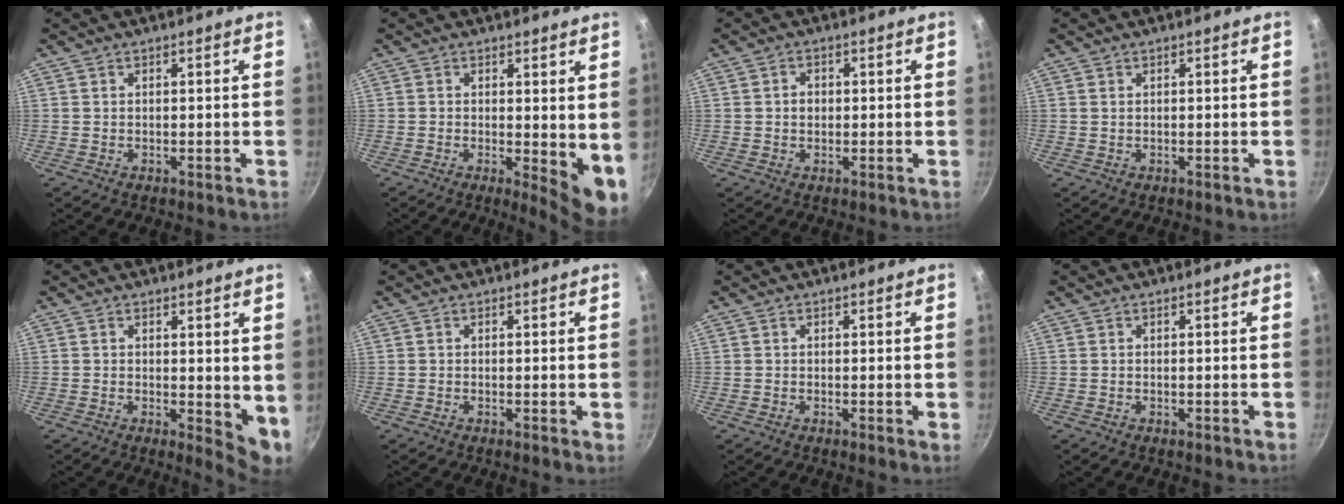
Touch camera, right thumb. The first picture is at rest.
{"total": 7.3, "force": [0.3, 2.7, 6.7], "torque": [-0.081, -0.018, 0.006]}
{"total": 2.3, "force": [0.1, 1.9, 1.3], "torque": [-0.013, 0.005, 0.001]}
{"total": 0.0}
{"total": 5.8, "force": [1.0, 2.6, 5.1], "torque": [-0.063, -0.018, 0.013]}
{"total": 1.2, "force": [0.0, 0.3, 1.2], "torque": [-0.016, -0.004, -0.003]}
{"total": 0.6, "force": [0.0, 0.0, 0.6], "torque": [-0.008, -0.002, -0.003]}
{"total": 0.0}